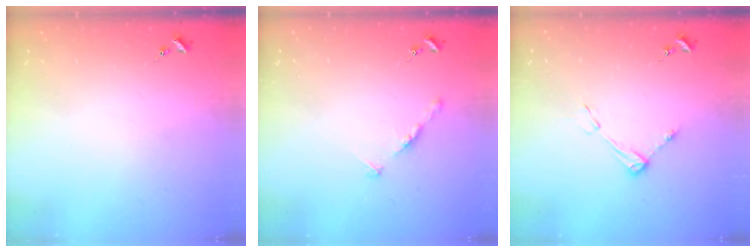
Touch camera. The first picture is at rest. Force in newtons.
{"total": 4.8, "press": 4.7, "slide": 0.5}
{"total": 6.0, "press": 5.9, "slide": 0.6}